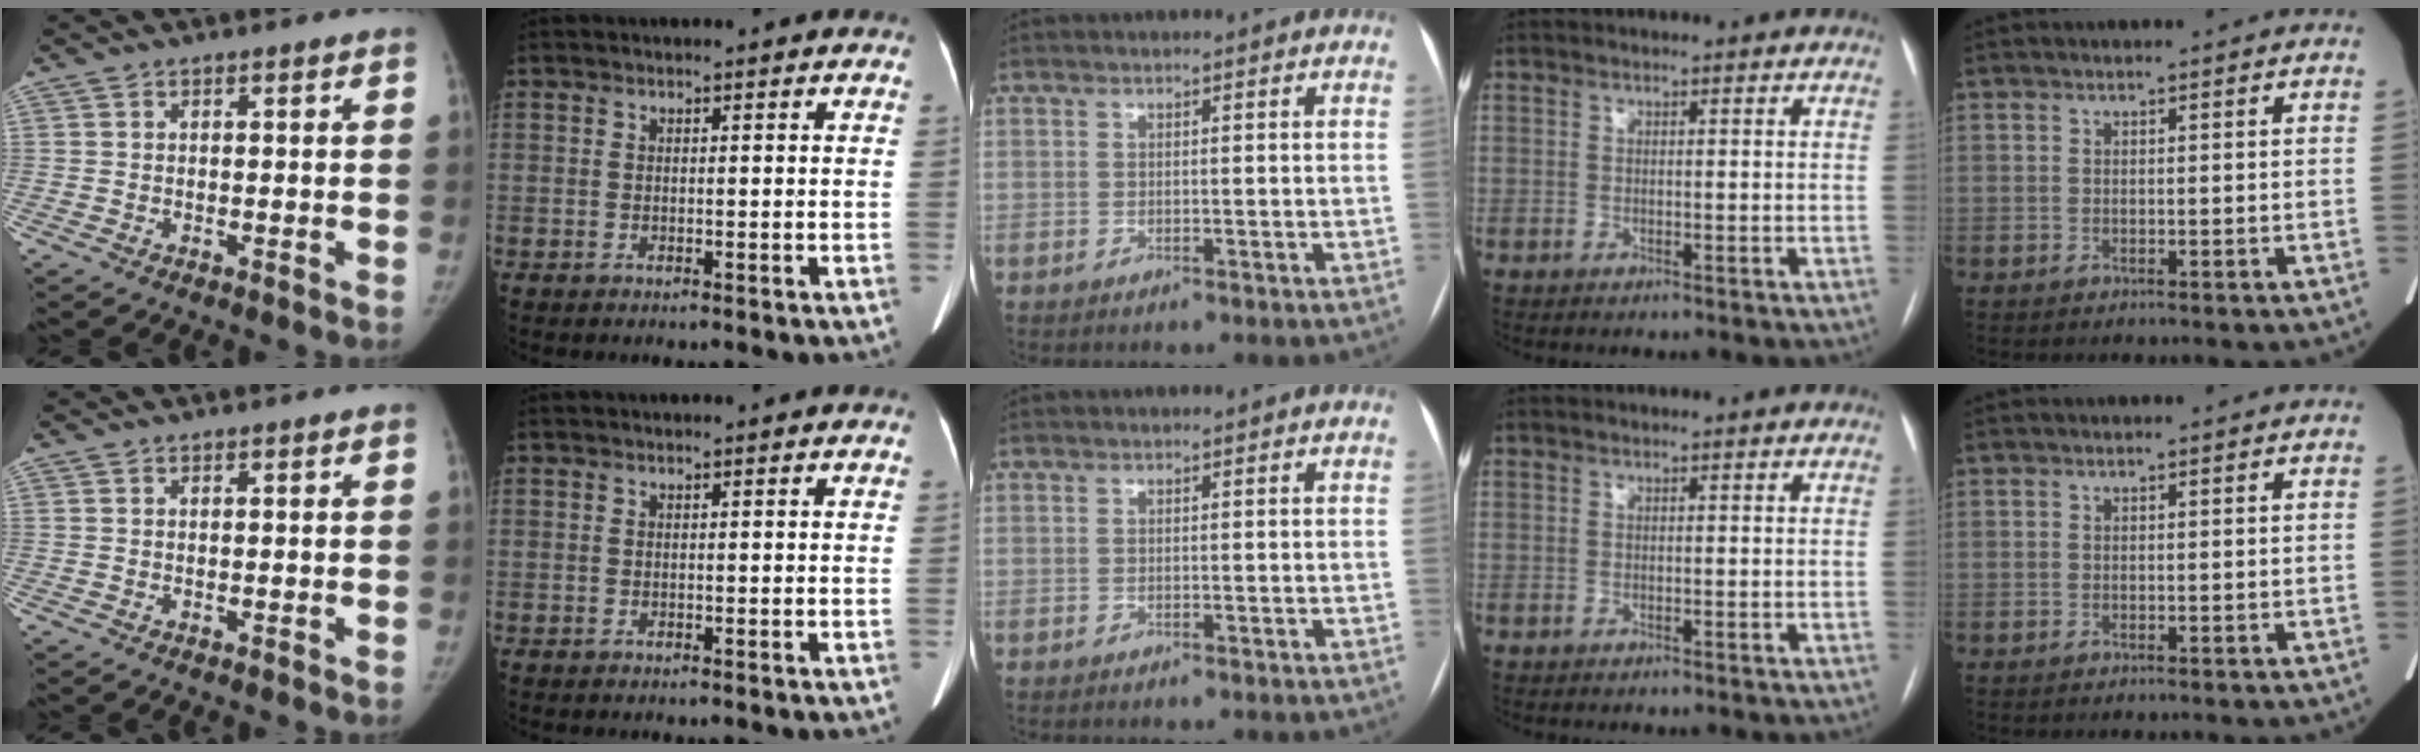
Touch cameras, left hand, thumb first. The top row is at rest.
{}